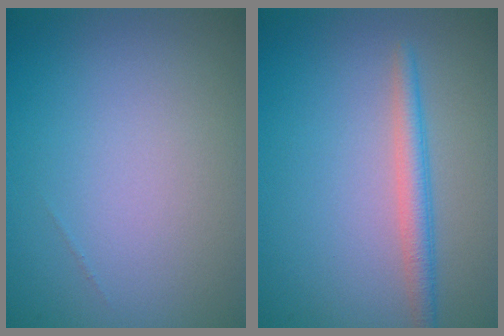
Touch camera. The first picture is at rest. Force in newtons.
{"total": 2.3, "press": 2.3, "slide": 0.1}